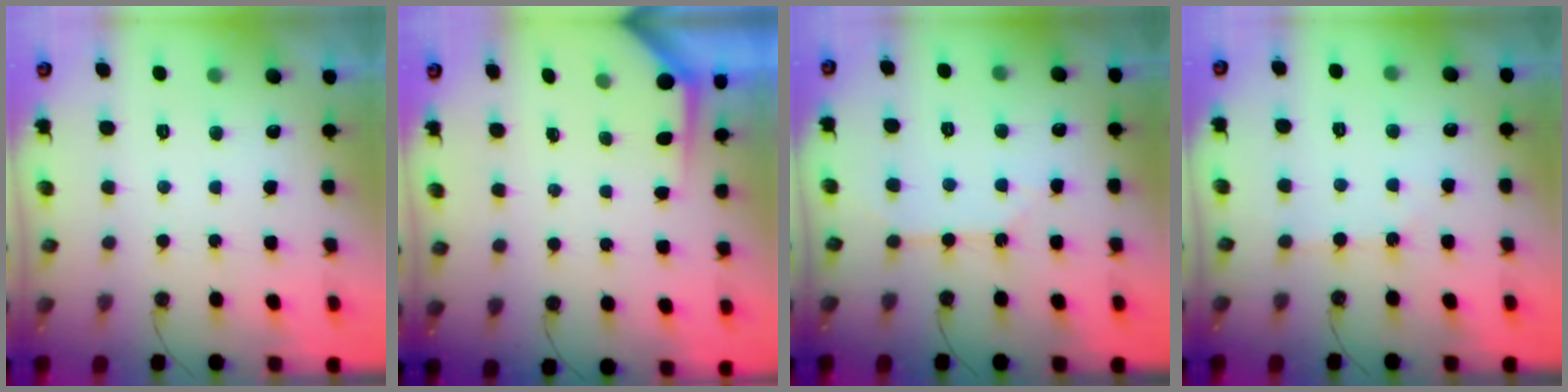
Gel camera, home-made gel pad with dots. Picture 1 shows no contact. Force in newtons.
{"total": 3.8, "press": 3.7, "slide": 0.4}
{"total": 2.7, "press": 2.7, "slide": 0.3}
{"total": 1.9, "press": 1.8, "slide": 0.4}